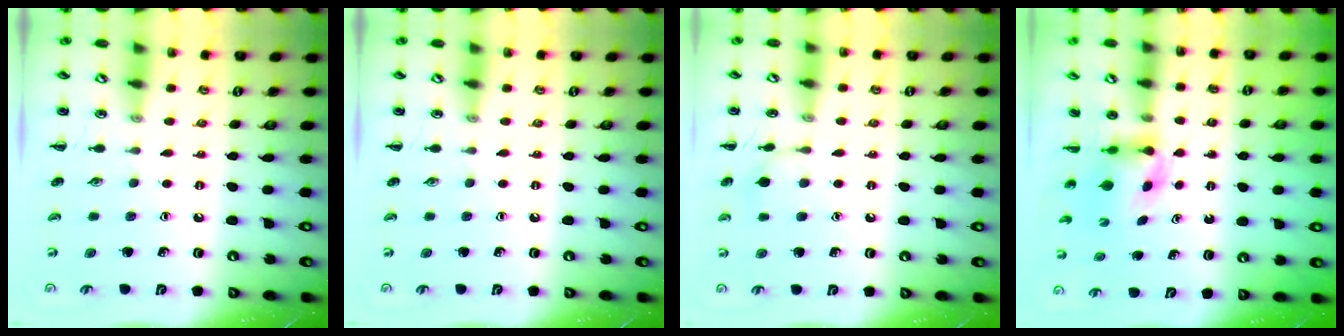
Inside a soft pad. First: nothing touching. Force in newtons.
{"total": 0.0}
{"total": 6.3, "press": 5.9, "slide": 2.2}
{"total": 3.1, "press": 3.1, "slide": 0.6}